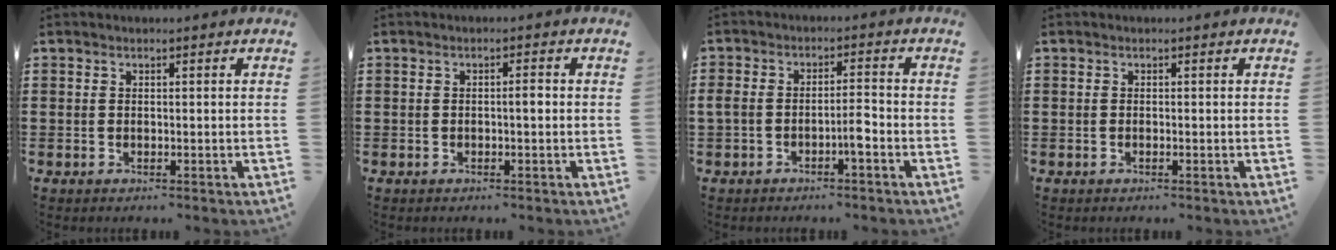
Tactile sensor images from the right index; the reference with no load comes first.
{"total": 1.4, "force": [-0.1, 0.2, 1.3], "torque": [-0.024, 0.002, -0.004]}
{"total": 3.7, "force": [-1.8, 1.4, 3.0], "torque": [-0.055, 0.008, -0.035]}
{"total": 0.0}